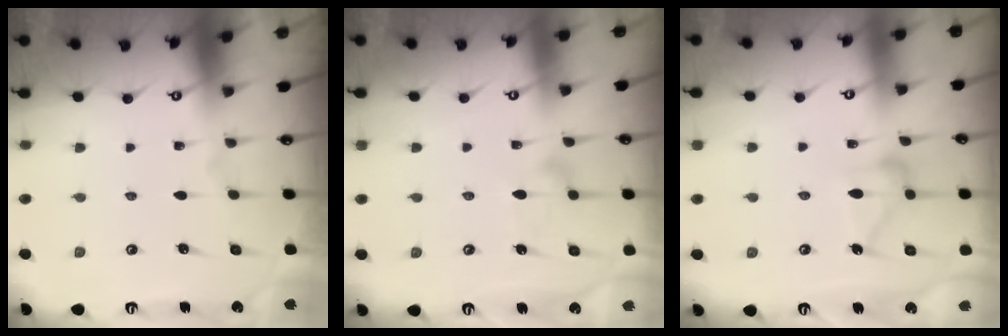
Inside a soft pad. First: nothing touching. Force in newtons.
{"total": 8.1, "press": 8.1, "slide": 0.5}
{"total": 12.6, "press": 12.5, "slide": 0.6}